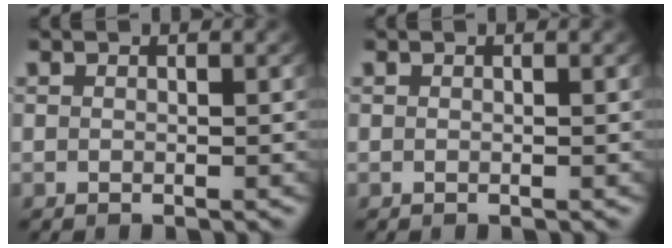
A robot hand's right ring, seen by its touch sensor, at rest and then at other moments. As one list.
[{"total": 0.0}]